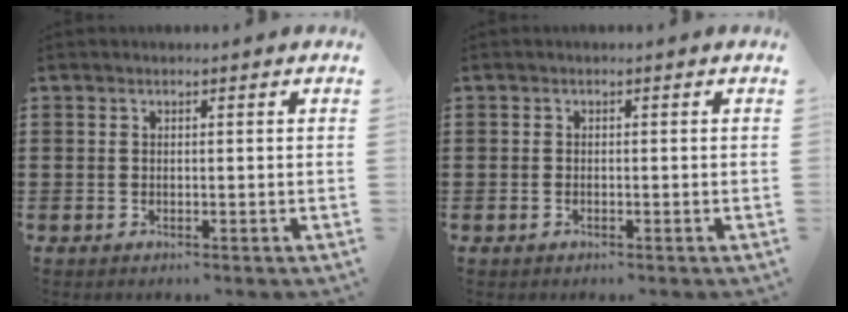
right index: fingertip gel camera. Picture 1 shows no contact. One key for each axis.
{"total": 0.5, "fx": -0.3, "fy": 0.2, "fz": 0.3, "tx": -0.009, "ty": -0.003, "tz": -0.006}